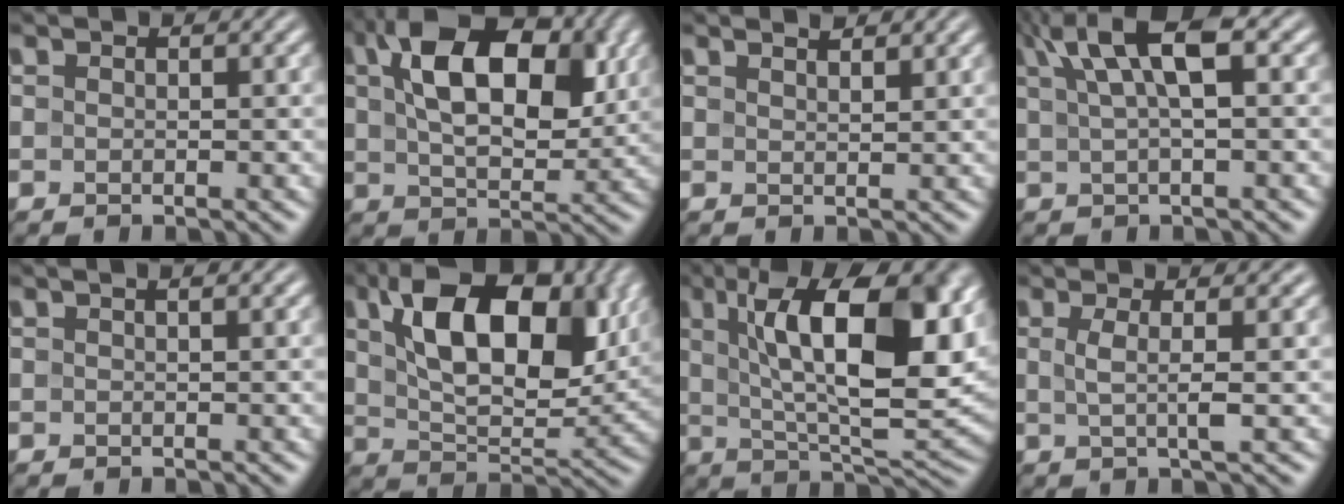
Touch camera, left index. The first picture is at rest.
{"total": 11.8, "force": [3.4, 6.5, 9.3], "torque": [-0.154, 0.015, 0.053]}
{"total": 1.9, "force": [1.6, 0.4, 0.9], "torque": [-0.004, 0.001, 0.015]}
{"total": 6.3, "force": [2.6, 1.9, 5.4], "torque": [-0.088, 0.016, 0.044]}
{"total": 1.7, "force": [1.0, 0.4, 1.3], "torque": [-0.019, 0.003, 0.007]}
{"total": 12.8, "force": [4.5, 7.1, 9.7], "torque": [-0.156, 0.002, 0.080]}
{"total": 15.0, "force": [4.4, 5.8, 13.1], "torque": [-0.197, 0.003, 0.066]}
{"total": 3.6, "force": [0.6, 0.9, 3.4], "torque": [-0.055, 0.001, 0.006]}